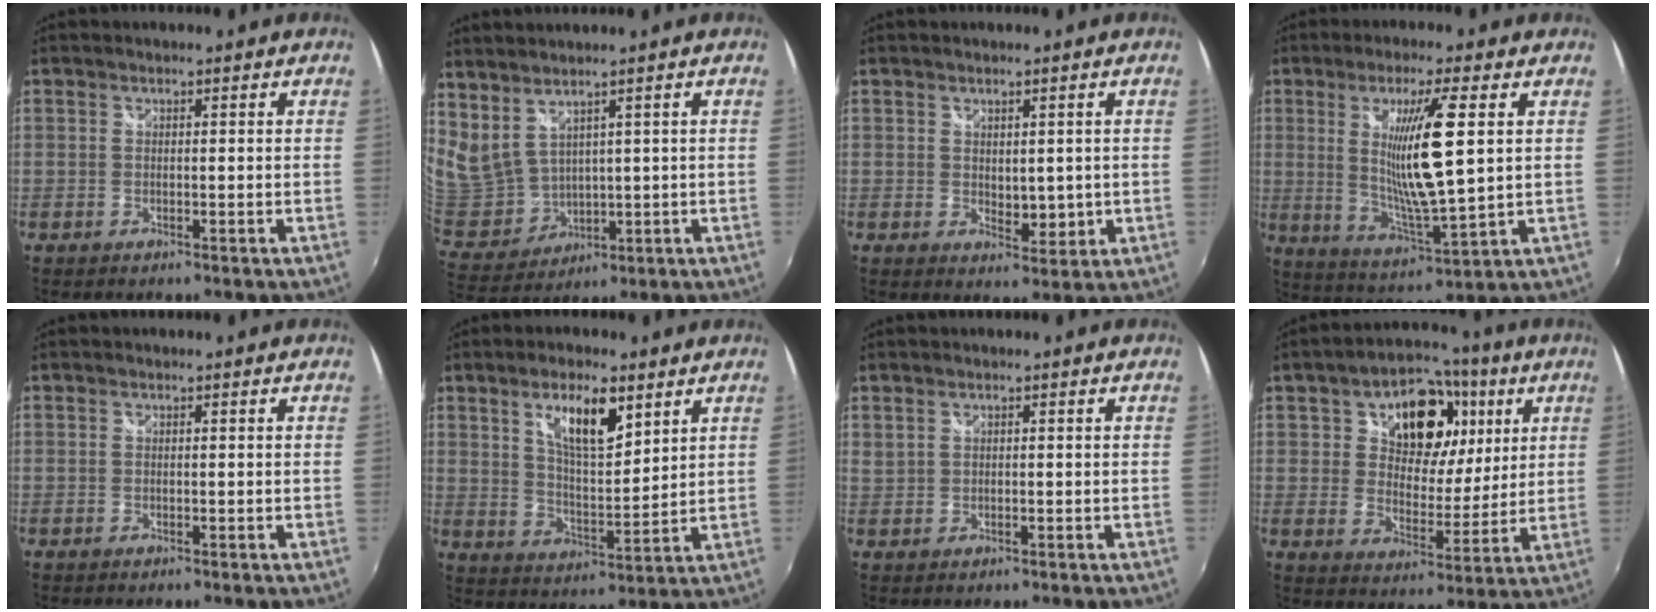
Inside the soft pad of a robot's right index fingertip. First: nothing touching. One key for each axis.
{"total": 10.2, "fx": 6.3, "fy": 5.6, "fz": 5.8, "tx": -0.125, "ty": -0.019, "tz": 0.155}
{"total": 3.4, "fx": 0.5, "fy": 2.2, "fz": 2.6, "tx": -0.037, "ty": -0.007, "tz": 0.014}
{"total": 13.0, "fx": 2.9, "fy": 0.7, "fz": 12.7, "tx": -0.223, "ty": -0.018, "tz": 0.061}
{"total": 0.0}
{"total": 10.2, "fx": 5.5, "fy": 3.3, "fz": 7.9, "tx": -0.133, "ty": 0.003, "tz": 0.102}
{"total": 1.3, "fx": 1.1, "fy": 0.5, "fz": 0.6, "tx": -0.010, "ty": 0.002, "tz": 0.021}
{"total": 17.0, "fx": 6.2, "fy": 11.4, "fz": 10.9, "tx": -0.193, "ty": 0.028, "tz": 0.102}